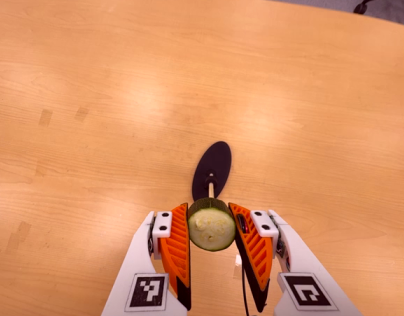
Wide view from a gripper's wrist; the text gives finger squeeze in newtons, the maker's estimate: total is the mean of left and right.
{"total": 10.5, "left": 9.9, "right": 11.1}